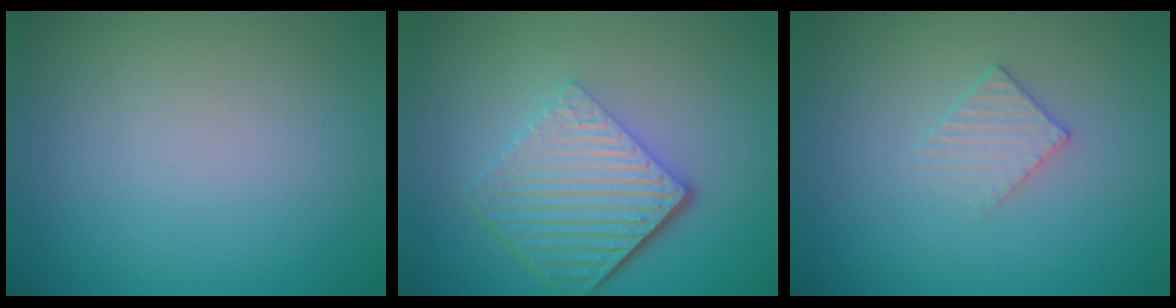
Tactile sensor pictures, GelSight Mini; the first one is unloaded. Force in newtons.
{"total": 6.5, "press": 4.3, "slide": 4.9}
{"total": 1.9, "press": 1.9, "slide": 0.2}